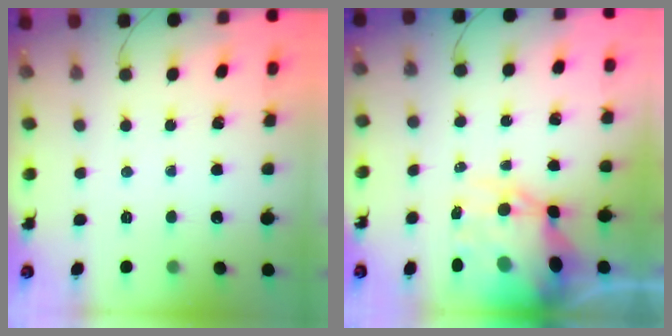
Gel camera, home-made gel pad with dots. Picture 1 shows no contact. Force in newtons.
{"total": 13.6, "press": 13.2, "slide": 3.5}